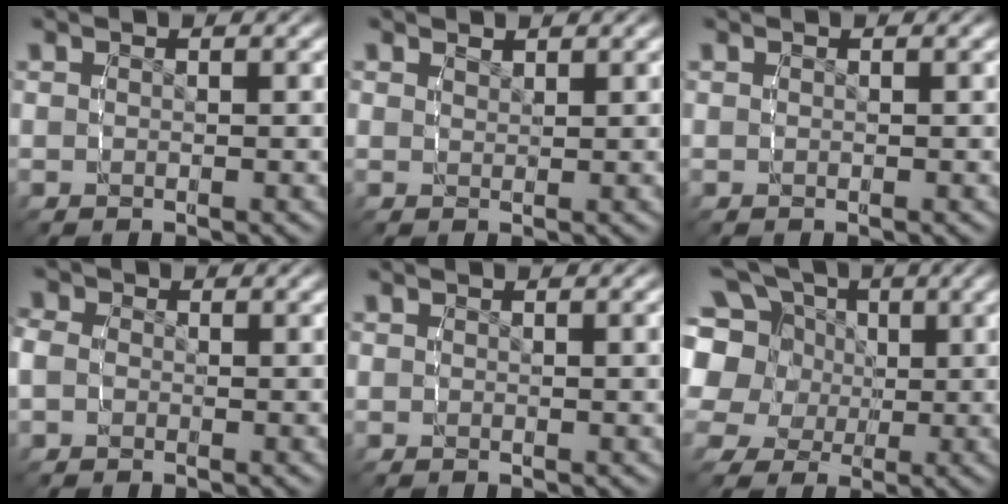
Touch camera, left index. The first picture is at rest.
{"total": 1.0, "force": [1.0, -0.3, -0.2], "torque": [0.009, -0.003, 0.024]}
{"total": 0.0}
{"total": 2.5, "force": [-0.1, 2.3, 1.0], "torque": [-0.028, 0.000, -0.007]}
{"total": 0.6, "force": [0.1, 0.3, 0.5], "torque": [-0.004, 0.005, -0.001]}
{"total": 13.1, "force": [4.1, 10.7, 6.3], "torque": [-0.138, -0.010, 0.057]}